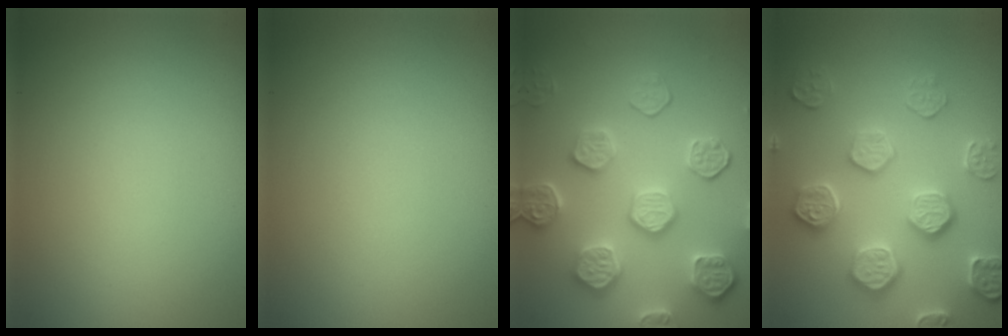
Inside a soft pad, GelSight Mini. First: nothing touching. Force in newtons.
{"total": 0.0}
{"total": 5.6, "press": 5.0, "slide": 2.5}
{"total": 4.8, "press": 4.7, "slide": 1.0}